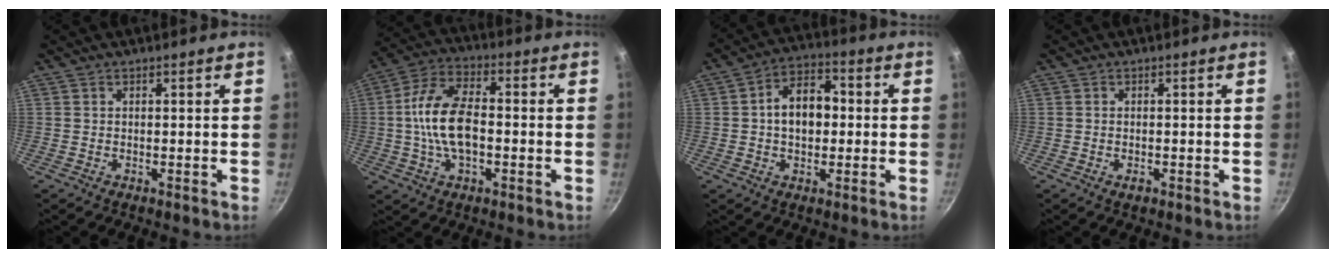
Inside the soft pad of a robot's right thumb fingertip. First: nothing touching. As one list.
[{"total": 13.1, "force": [-1.1, 7.0, 11.1], "torque": [-0.202, 0.032, -0.030]}, {"total": 9.9, "force": [0.3, 6.7, 7.3], "torque": [-0.083, 0.024, -0.005]}, {"total": 1.2, "force": [-0.5, 0.6, 0.9], "torque": [-0.016, 0.001, -0.010]}]